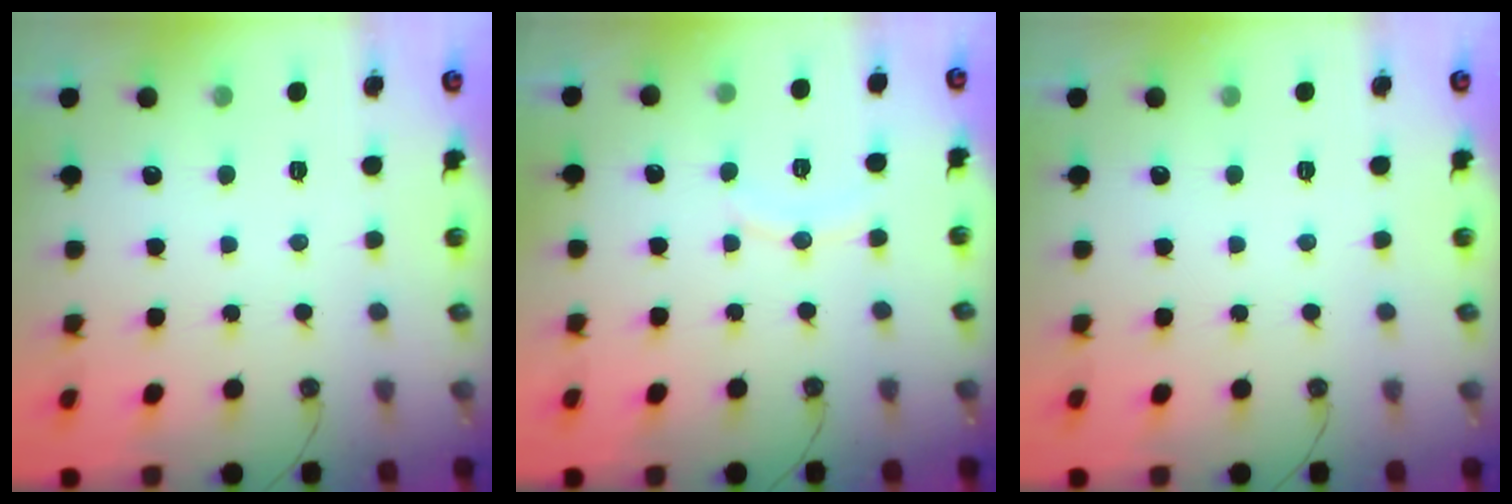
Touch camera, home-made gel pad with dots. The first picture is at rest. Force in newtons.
{"total": 5.1, "press": 5.1, "slide": 0.6}
{"total": 0.0}